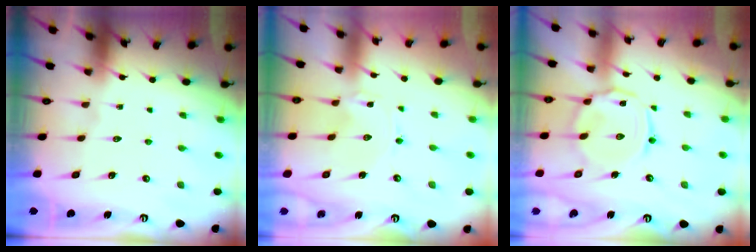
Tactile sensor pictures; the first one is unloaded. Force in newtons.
{"total": 0.0}
{"total": 9.0, "press": 9.0, "slide": 0.8}